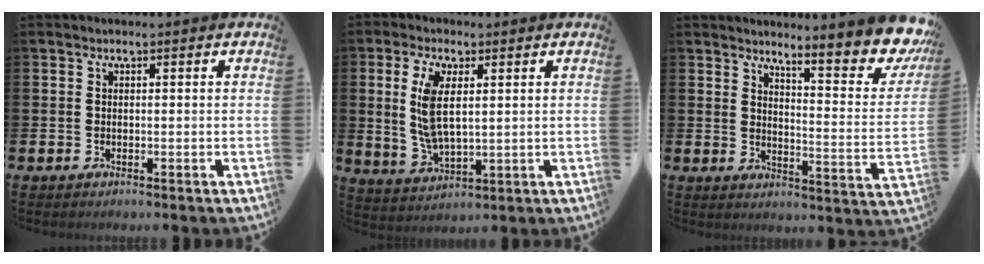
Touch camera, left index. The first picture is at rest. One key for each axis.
{"total": 7.3, "fx": 2.0, "fy": 3.4, "fz": 6.2, "tx": -0.126, "ty": 0.002, "tz": 0.032}
{"total": 7.6, "fx": 6.8, "fy": 0.6, "fz": 3.4, "tx": -0.050, "ty": -0.075, "tz": 0.103}